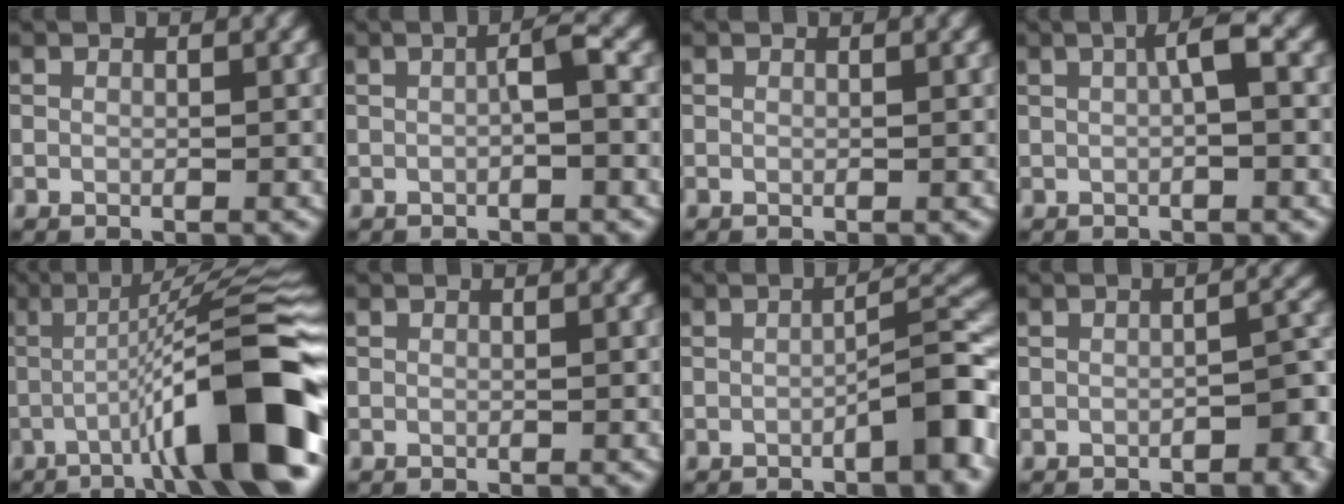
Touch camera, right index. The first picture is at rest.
{"total": 1.6, "force": [-0.3, 0.1, 1.5], "torque": [-0.027, 0.008, -0.004]}
{"total": 0.0}
{"total": 2.2, "force": [0.4, 0.3, 2.2], "torque": [-0.036, 0.011, 0.005]}
{"total": 13.2, "force": [-4.3, 1.9, 12.4], "torque": [-0.163, 0.020, -0.065]}
{"total": 0.0}
{"total": 4.8, "force": [-2.2, 0.8, 4.2], "torque": [-0.055, 0.022, -0.036]}
{"total": 2.8, "force": [-1.5, 1.1, 2.1], "torque": [-0.026, 0.011, -0.021]}